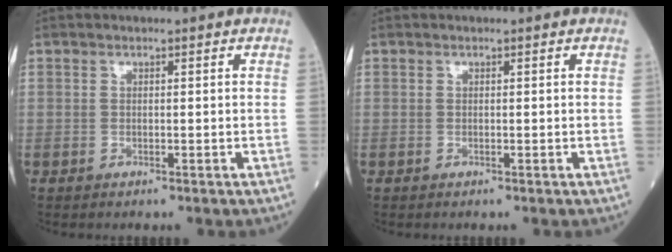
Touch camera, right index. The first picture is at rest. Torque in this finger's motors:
{"motor_torque": [0.01, -0.01, 0.00, -0.01]}